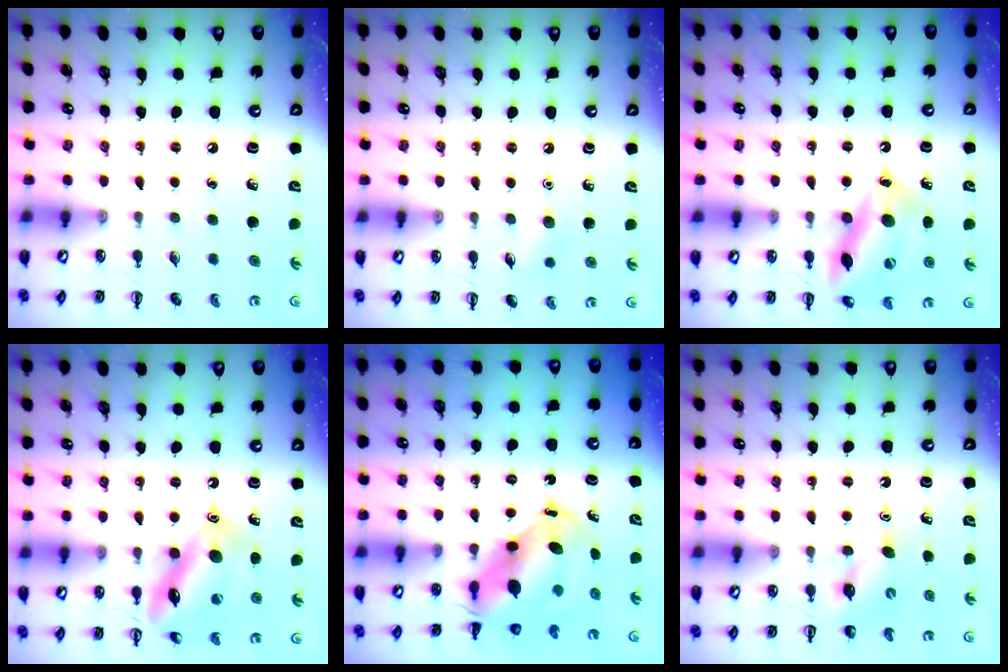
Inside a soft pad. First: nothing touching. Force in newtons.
{"total": 6.4, "press": 6.2, "slide": 1.6}
{"total": 15.9, "press": 15.6, "slide": 2.9}
{"total": 13.2, "press": 13.1, "slide": 1.6}
{"total": 7.4, "press": 7.1, "slide": 1.9}
{"total": 3.7, "press": 3.6, "slide": 0.9}